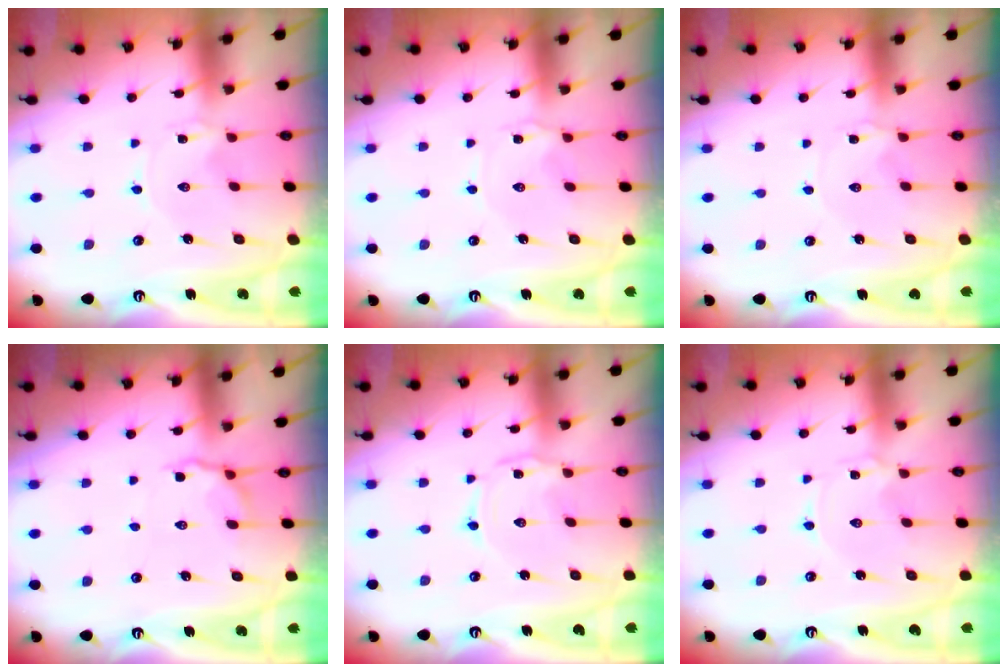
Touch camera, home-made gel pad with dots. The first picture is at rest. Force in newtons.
{"total": 3.0, "press": 2.9, "slide": 0.4}
{"total": 0.8, "press": 0.8, "slide": 0.0}
{"total": 6.1, "press": 5.7, "slide": 2.2}
{"total": 1.3, "press": 1.3, "slide": 0.2}
{"total": 0.0}